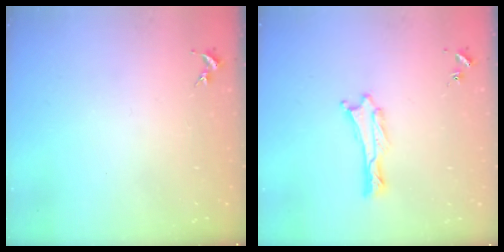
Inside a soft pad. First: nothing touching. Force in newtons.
{"total": 0.6, "press": 0.5, "slide": 0.1}